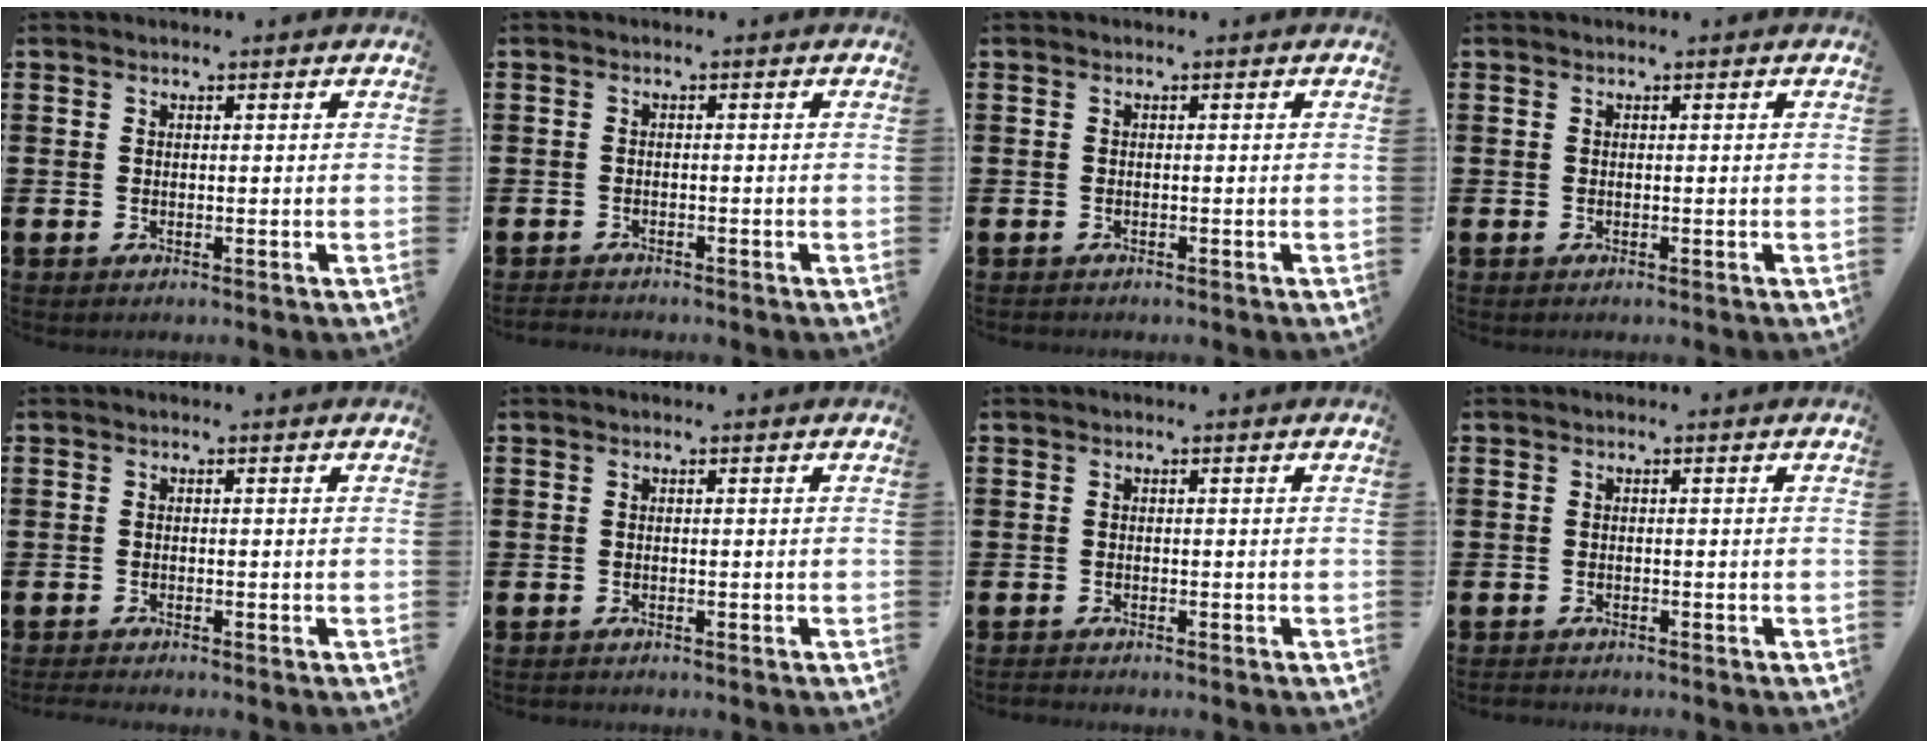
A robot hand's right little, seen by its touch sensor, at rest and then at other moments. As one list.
[{"total": 0.8, "force": [-0.8, 0.1, 0.1], "torque": [-0.003, 0.001, -0.016]}, {"total": 0.0}, {"total": 0.0}, {"total": 0.0}, {"total": 0.0}, {"total": 0.0}, {"total": 0.6, "force": [-0.5, 0.2, 0.0], "torque": [-0.003, -0.001, -0.012]}]